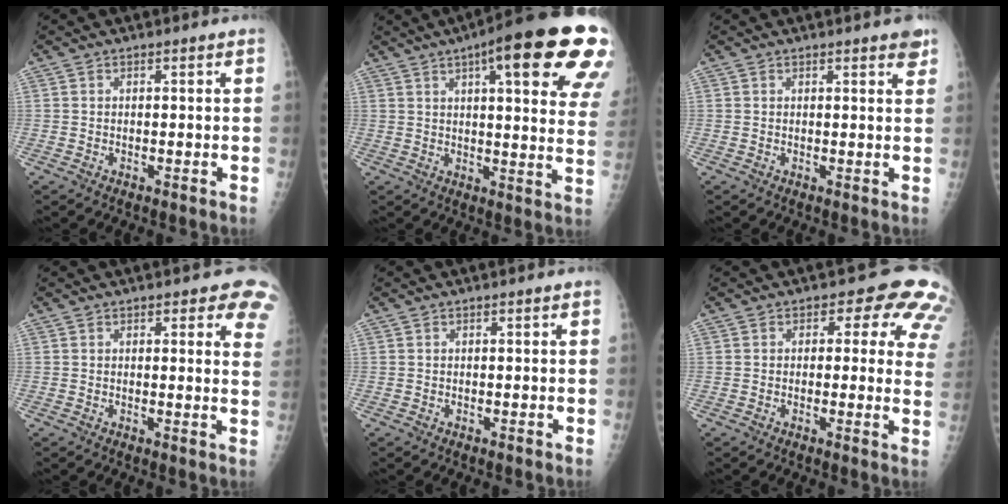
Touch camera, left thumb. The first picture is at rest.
{"total": 26.0, "force": [13.1, 6.0, 21.6], "torque": [-0.227, -0.011, 0.162]}
{"total": 2.6, "force": [1.8, 0.6, 1.8], "torque": [-0.014, -0.006, 0.018]}
{"total": 7.5, "force": [5.3, 2.9, 4.6], "torque": [-0.014, -0.021, 0.041]}
{"total": 0.0}
{"total": 11.2, "force": [5.2, 6.3, 7.6], "torque": [-0.030, -0.013, 0.032]}